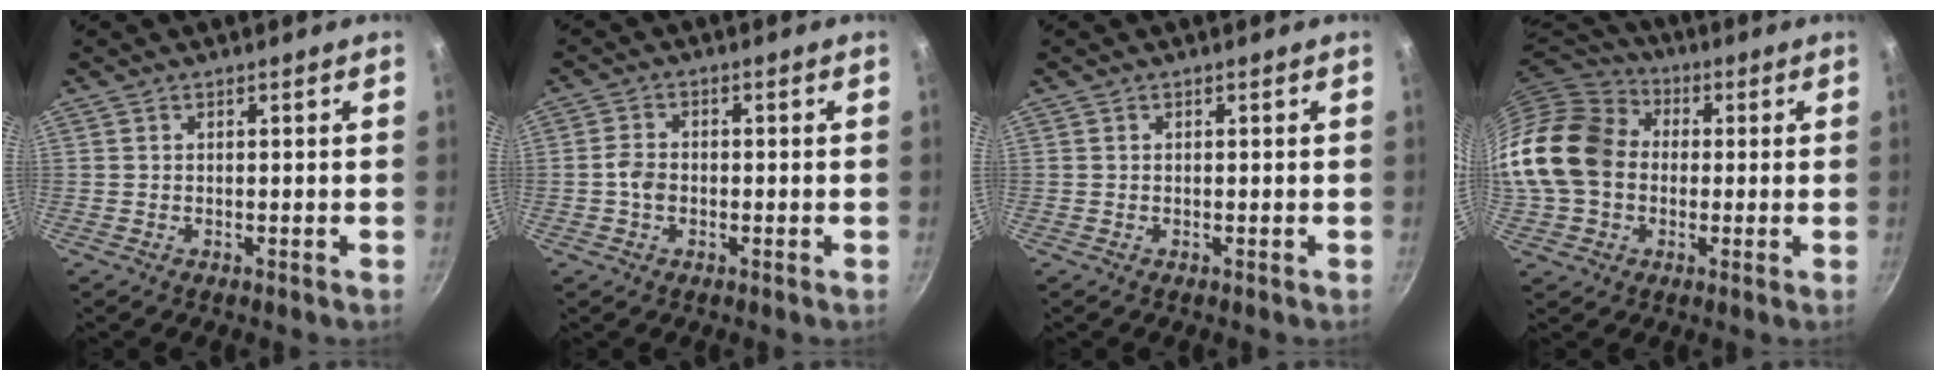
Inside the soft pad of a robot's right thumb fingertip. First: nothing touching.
{"total": 3.3, "force": [-0.7, 2.4, 2.1], "torque": [-0.038, 0.013, -0.017]}
{"total": 0.0}
{"total": 19.6, "force": [0.6, 15.5, 11.9], "torque": [-0.233, 0.043, 0.004]}